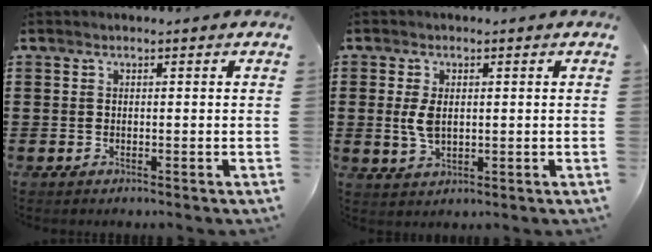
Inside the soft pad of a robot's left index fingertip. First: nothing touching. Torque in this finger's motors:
{"motor_torque": [0.86, 0.17, 0.51, 0.11]}